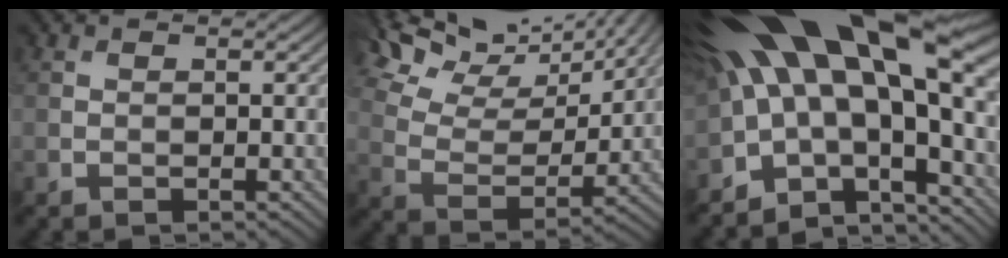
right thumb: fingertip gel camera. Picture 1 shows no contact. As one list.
[{"total": 14.0, "force": [11.4, 4.5, 6.7], "torque": [-0.153, 0.006, 0.170]}, {"total": 18.3, "force": [2.1, 7.1, 16.7], "torque": [-0.261, -0.020, 0.062]}]